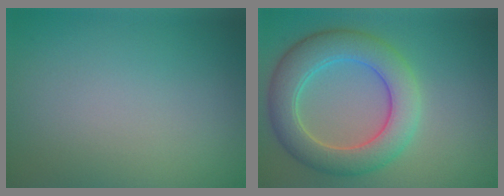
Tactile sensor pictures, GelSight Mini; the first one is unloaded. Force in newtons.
{"total": 6.9, "press": 6.9, "slide": 0.1}